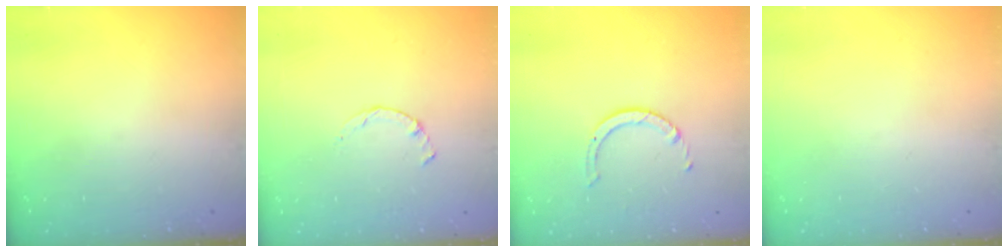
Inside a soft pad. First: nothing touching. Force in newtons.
{"total": 0.8, "press": 0.7, "slide": 0.2}
{"total": 2.5, "press": 2.5, "slide": 0.2}
{"total": 0.0}